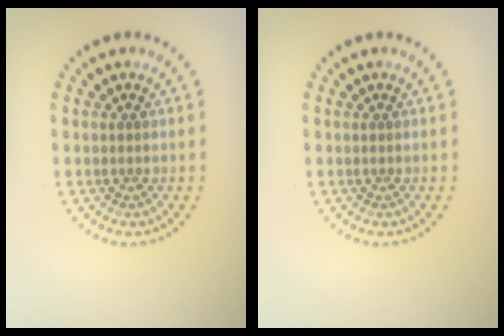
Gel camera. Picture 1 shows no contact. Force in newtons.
{"total": 0.0}